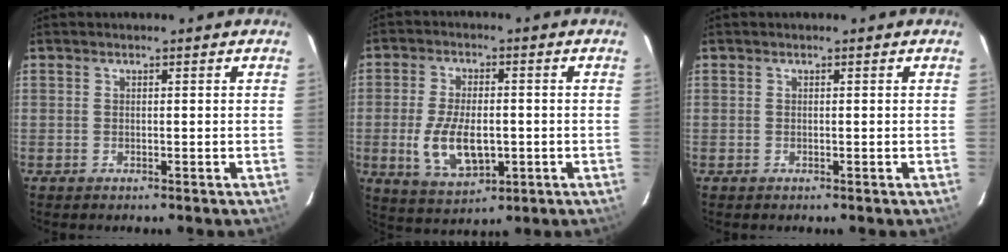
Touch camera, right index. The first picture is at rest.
{"total": 10.7, "force": [-2.1, 5.3, 9.1], "torque": [-0.185, -0.011, -0.028]}
{"total": 0.0}